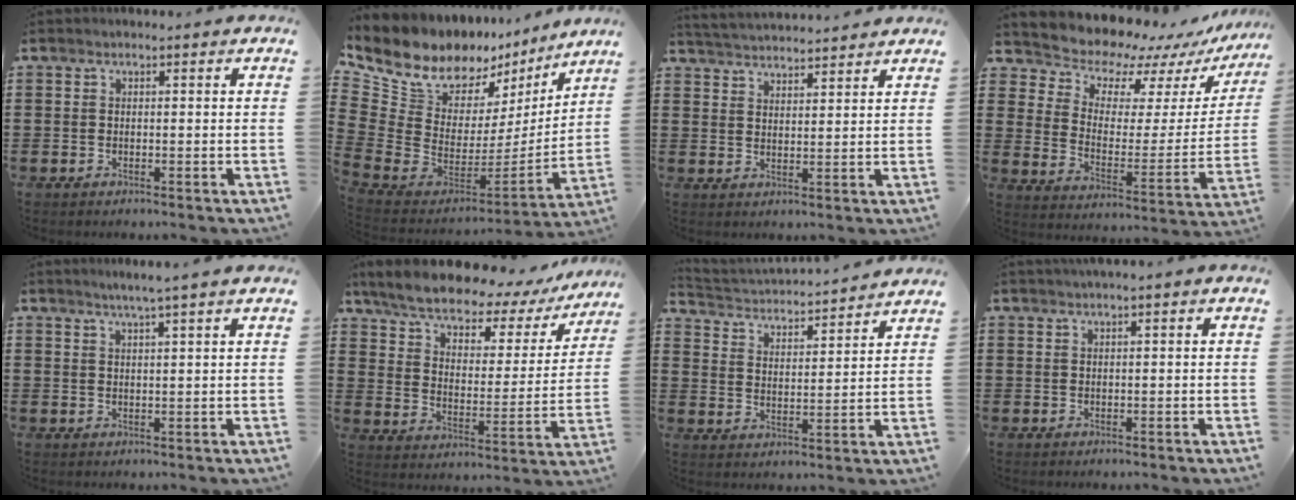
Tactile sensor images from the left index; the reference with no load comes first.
{"total": 10.4, "force": [8.4, 5.6, 2.6], "torque": [-0.089, -0.080, 0.149]}
{"total": 3.2, "force": [3.2, -0.2, -0.1], "torque": [-0.011, -0.016, 0.057]}
{"total": 7.5, "force": [7.1, 2.3, 0.2], "torque": [-0.046, -0.066, 0.121]}
{"total": 2.4, "force": [1.9, -0.7, 1.4], "torque": [-0.030, -0.003, 0.033]}
{"total": 6.5, "force": [5.6, 1.6, 2.9], "torque": [-0.085, -0.038, 0.092]}
{"total": 2.9, "force": [2.9, 0.0, 0.1], "torque": [-0.023, -0.030, 0.042]}
{"total": 0.9, "force": [0.5, -0.1, 0.7], "torque": [-0.011, -0.002, 0.011]}